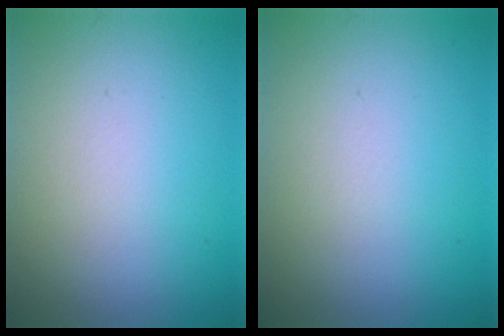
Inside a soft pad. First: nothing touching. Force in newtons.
{"total": 0.0}